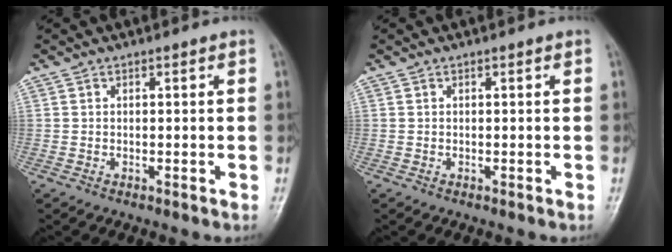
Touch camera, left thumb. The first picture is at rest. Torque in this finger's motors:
{"motor_torque": [0.00, 0.00, 0.00, 0.00, 0.00]}